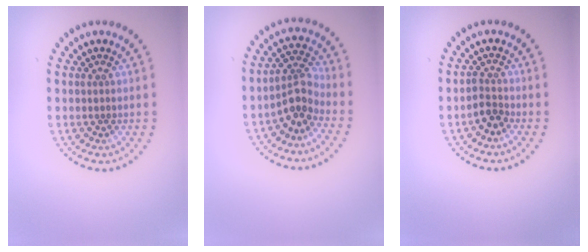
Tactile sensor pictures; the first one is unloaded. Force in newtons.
{"total": 2.9, "press": 2.2, "slide": 1.8}
{"total": 1.8, "press": 1.4, "slide": 1.1}